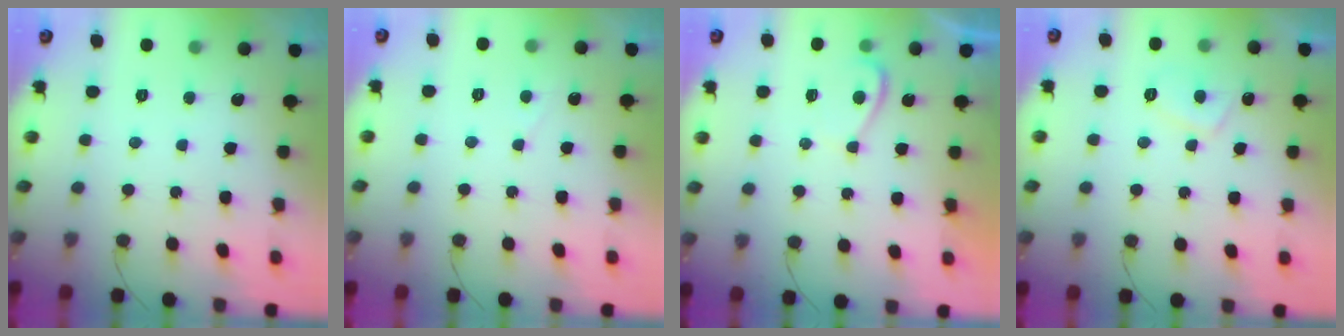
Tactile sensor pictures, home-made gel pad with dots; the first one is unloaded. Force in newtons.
{"total": 2.1, "press": 2.1, "slide": 0.4}
{"total": 1.2, "press": 1.1, "slide": 0.6}
{"total": 3.6, "press": 3.5, "slide": 0.9}